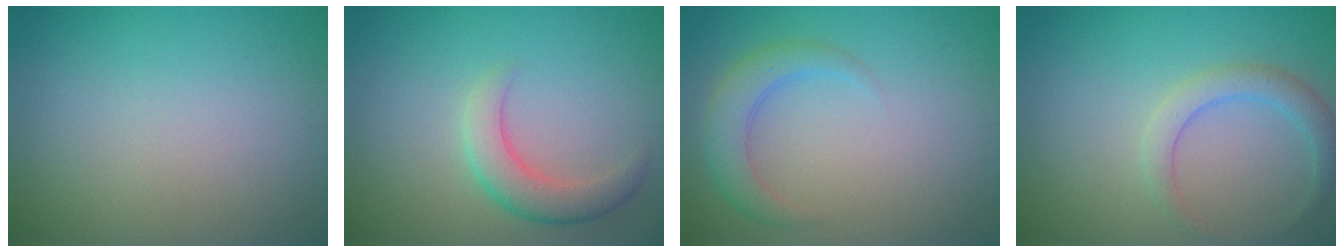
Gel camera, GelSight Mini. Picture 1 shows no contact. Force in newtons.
{"total": 3.2, "press": 3.2, "slide": 0.2}
{"total": 3.0, "press": 3.0, "slide": 0.1}
{"total": 2.4, "press": 2.4, "slide": 0.1}